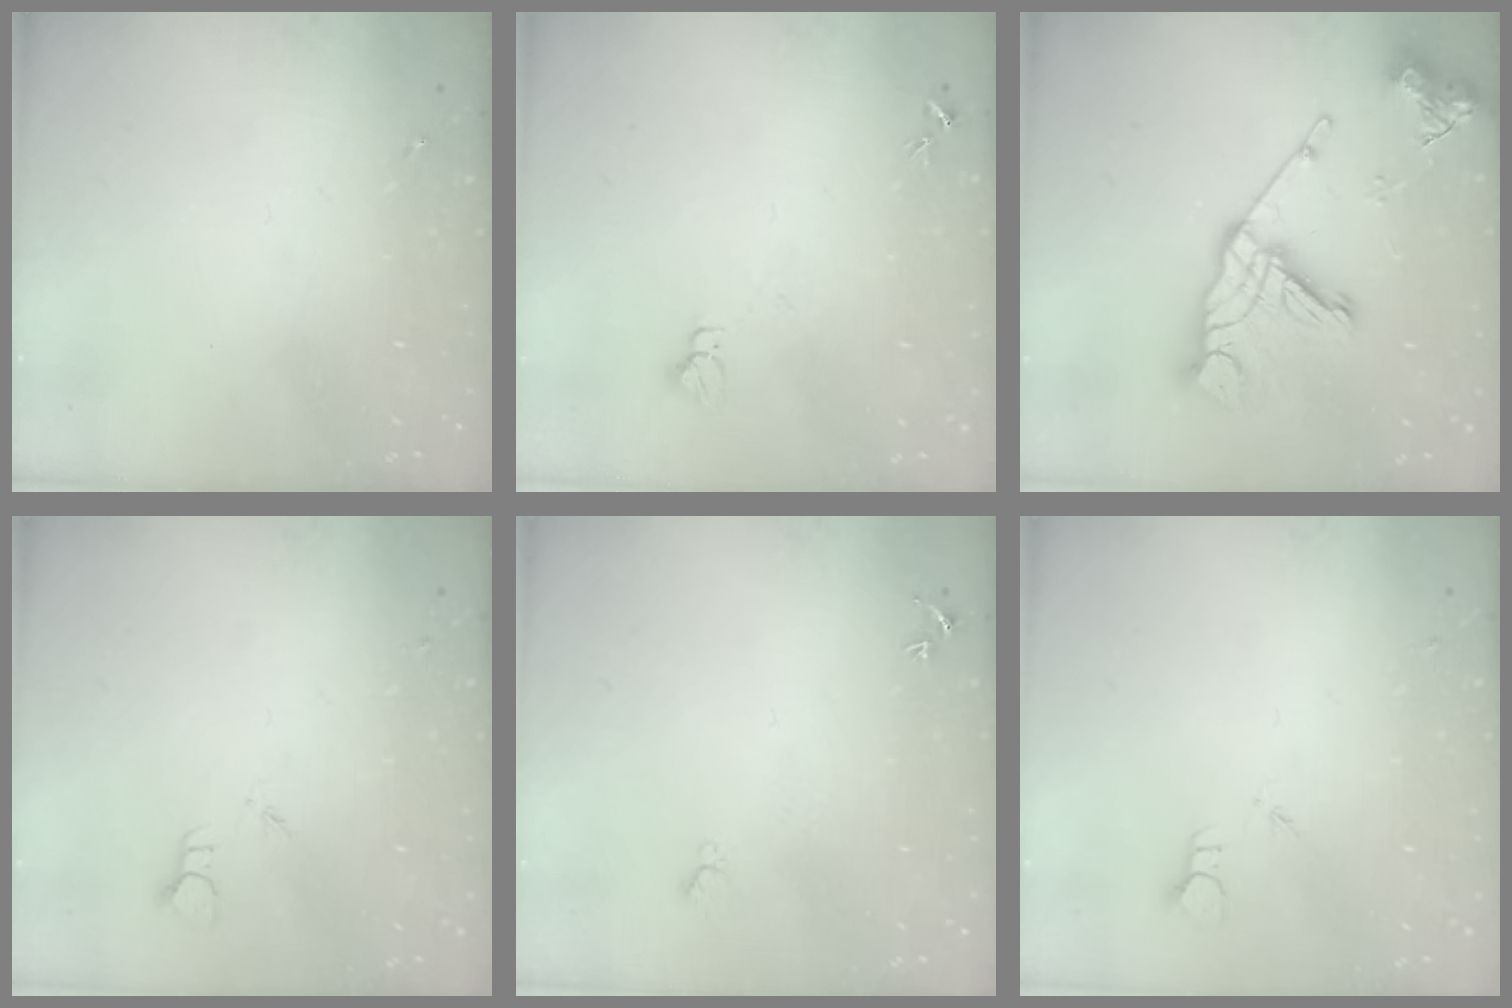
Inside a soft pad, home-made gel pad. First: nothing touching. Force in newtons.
{"total": 4.1, "press": 4.1, "slide": 0.3}
{"total": 18.6, "press": 18.5, "slide": 1.4}
{"total": 2.0, "press": 2.0, "slide": 0.1}
{"total": 4.8, "press": 4.8, "slide": 0.6}
{"total": 2.0, "press": 2.0, "slide": 0.1}